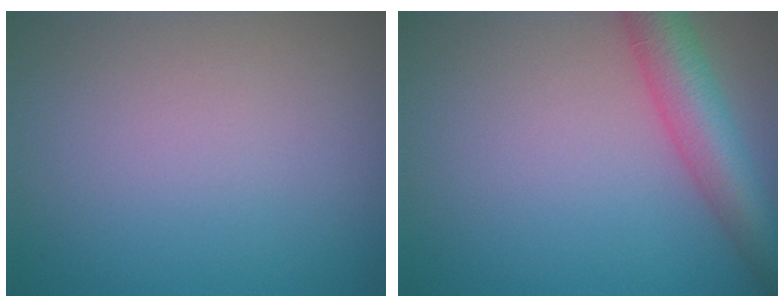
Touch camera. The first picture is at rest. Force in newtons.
{"total": 5.9, "press": 5.9, "slide": 0.2}